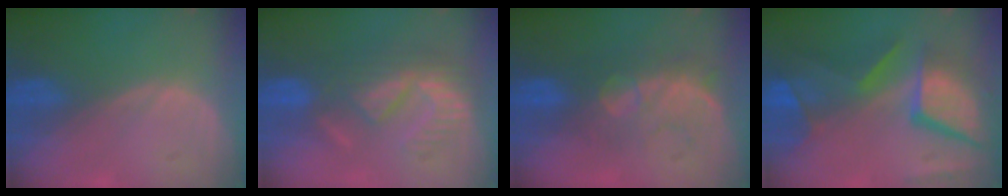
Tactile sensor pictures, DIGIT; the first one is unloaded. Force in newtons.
{"total": 9.2, "press": 8.0, "slide": 4.5}
{"total": 8.3, "press": 7.7, "slide": 3.1}
{"total": 12.4, "press": 10.2, "slide": 7.0}